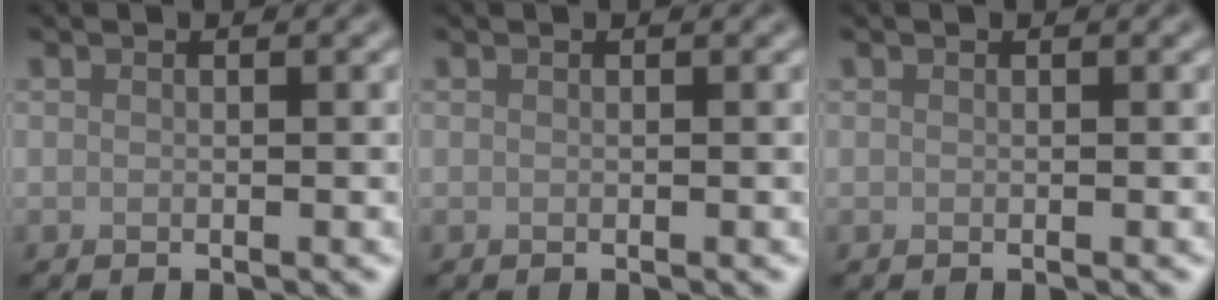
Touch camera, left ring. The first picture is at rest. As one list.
[{"total": 0.0}, {"total": 0.0}]